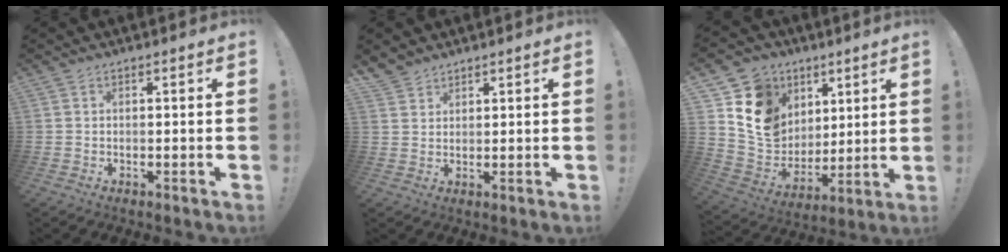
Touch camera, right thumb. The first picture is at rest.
{"total": 3.2, "force": [2.8, 1.5, 0.3], "torque": [-0.001, -0.022, 0.053]}
{"total": 15.2, "force": [6.9, 12.7, 4.6], "torque": [-0.083, -0.037, 0.153]}